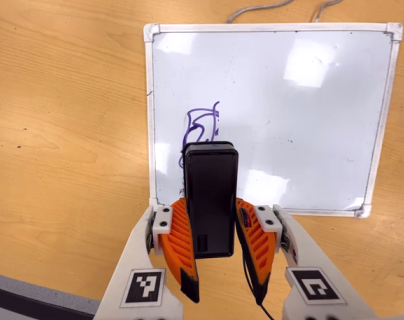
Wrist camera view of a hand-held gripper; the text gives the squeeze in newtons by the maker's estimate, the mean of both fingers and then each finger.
{"total": 5.6, "left": 5.0, "right": 6.2}